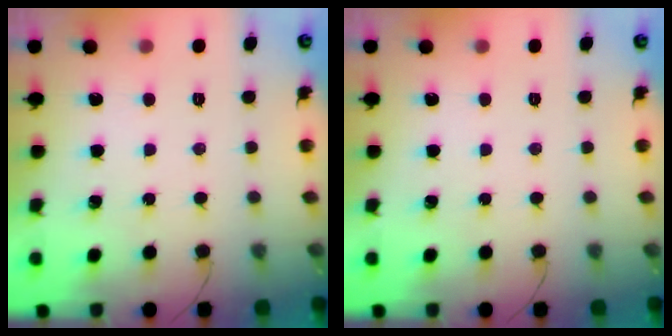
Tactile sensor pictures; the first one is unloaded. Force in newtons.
{"total": 0.0}